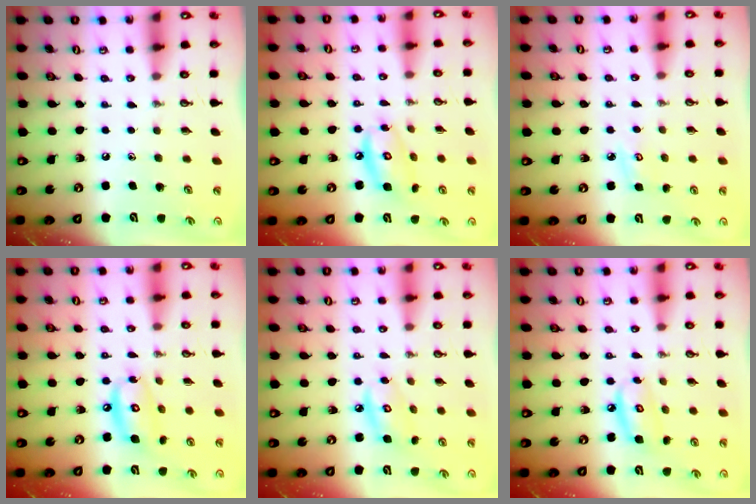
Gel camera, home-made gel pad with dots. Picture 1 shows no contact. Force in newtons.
{"total": 9.5, "press": 9.4, "slide": 0.7}
{"total": 3.9, "press": 3.9, "slide": 0.4}
{"total": 11.5, "press": 11.4, "slide": 1.0}
{"total": 6.6, "press": 6.6, "slide": 0.2}
{"total": 6.9, "press": 6.9, "slide": 0.4}